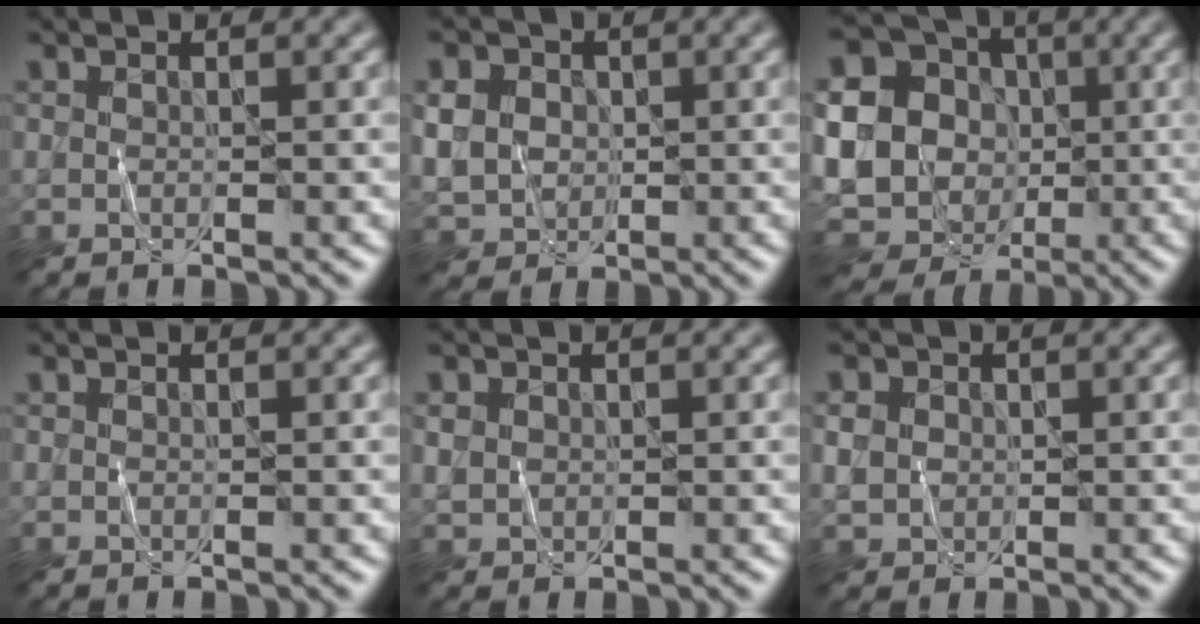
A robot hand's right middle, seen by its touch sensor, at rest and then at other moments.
{"total": 5.2, "force": [0.9, 4.5, 2.4], "torque": [-0.065, 0.009, 0.009]}
{"total": 20.9, "force": [0.2, 19.5, 7.6], "torque": [-0.209, 0.007, -0.035]}
{"total": 0.0}
{"total": 1.3, "force": [0.3, 1.2, 0.4], "torque": [-0.007, -0.002, 0.007]}
{"total": 2.1, "force": [0.2, 1.9, 0.9], "torque": [-0.019, -0.001, 0.005]}